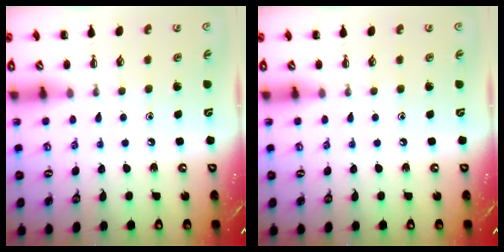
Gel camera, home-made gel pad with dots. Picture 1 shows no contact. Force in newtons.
{"total": 0.0}